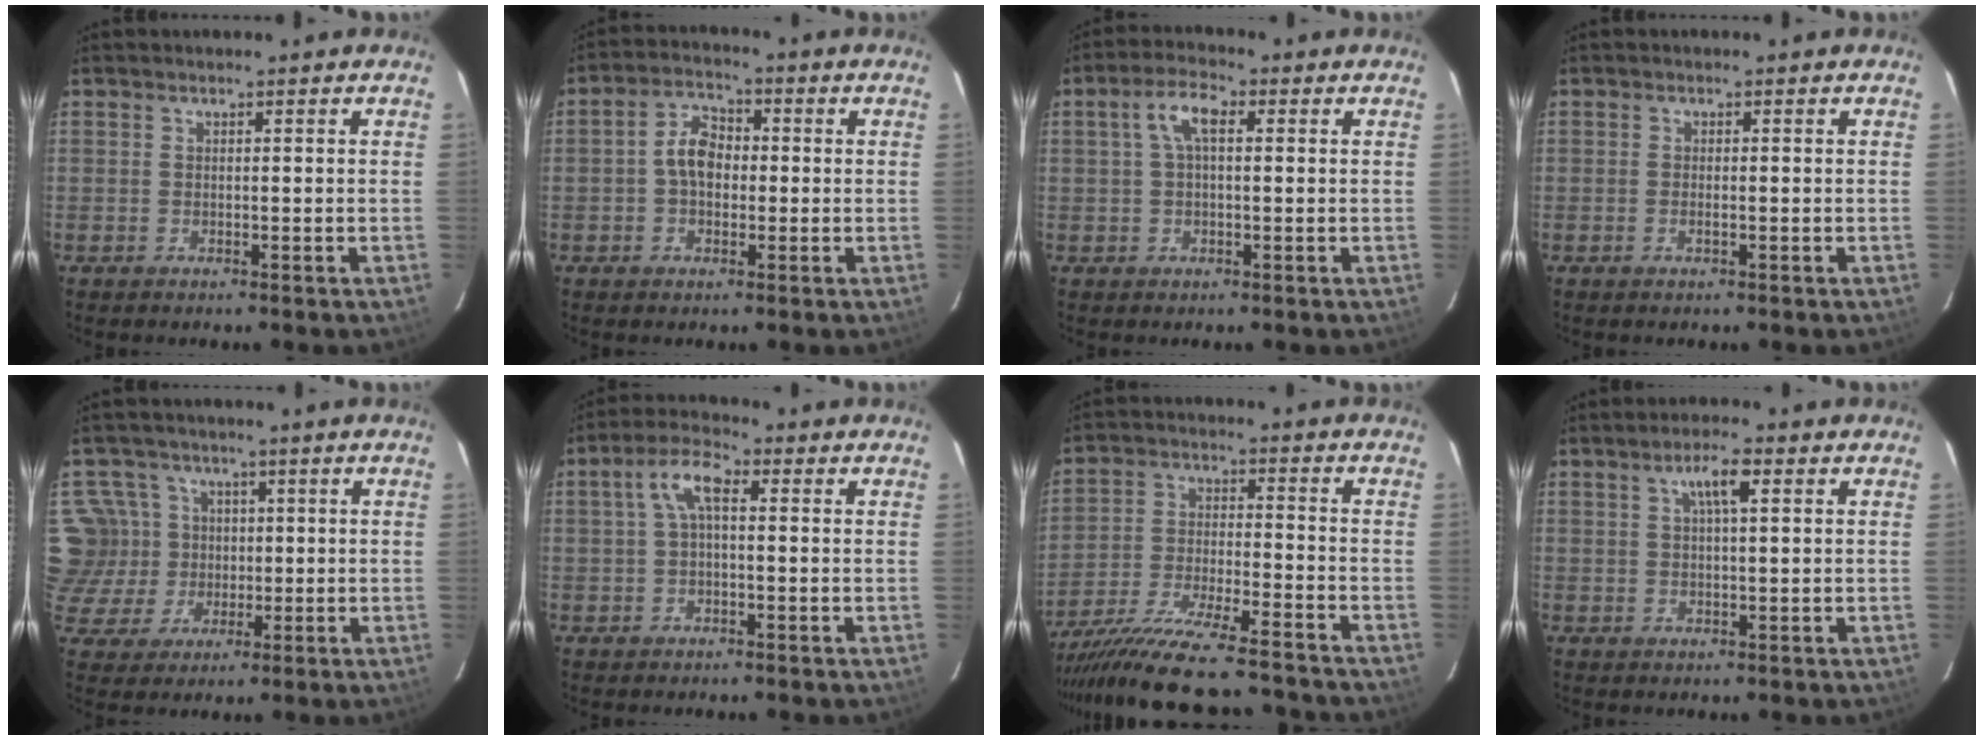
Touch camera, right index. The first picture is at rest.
{"total": 6.0, "force": [-0.4, 4.1, 4.3], "torque": [-0.080, 0.020, -0.007]}
{"total": 5.0, "force": [1.0, 2.1, 4.4], "torque": [-0.088, 0.017, 0.019]}
{"total": 1.0, "force": [-0.3, 0.2, 0.9], "torque": [-0.017, 0.001, -0.005]}
{"total": 7.3, "force": [0.9, 7.2, 0.8], "torque": [-0.031, 0.013, 0.017]}
{"total": 5.3, "force": [0.6, 2.2, 4.8], "torque": [-0.097, 0.020, 0.012]}
{"total": 21.4, "force": [-19.3, 1.8, 9.1], "torque": [-0.178, -0.051, -0.305]}
{"total": 4.2, "force": [1.6, 0.8, 3.8], "torque": [-0.071, 0.009, 0.029]}